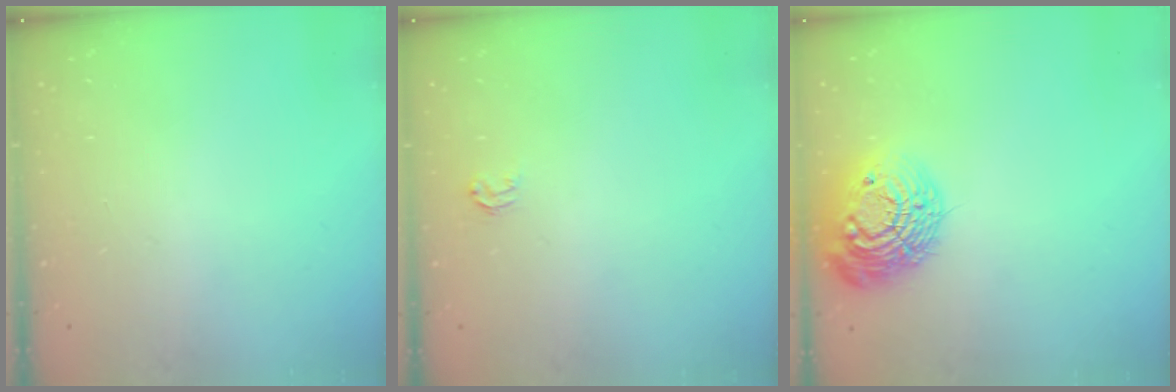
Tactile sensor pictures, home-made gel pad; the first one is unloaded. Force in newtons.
{"total": 2.9, "press": 2.9, "slide": 0.1}
{"total": 16.8, "press": 16.7, "slide": 1.5}